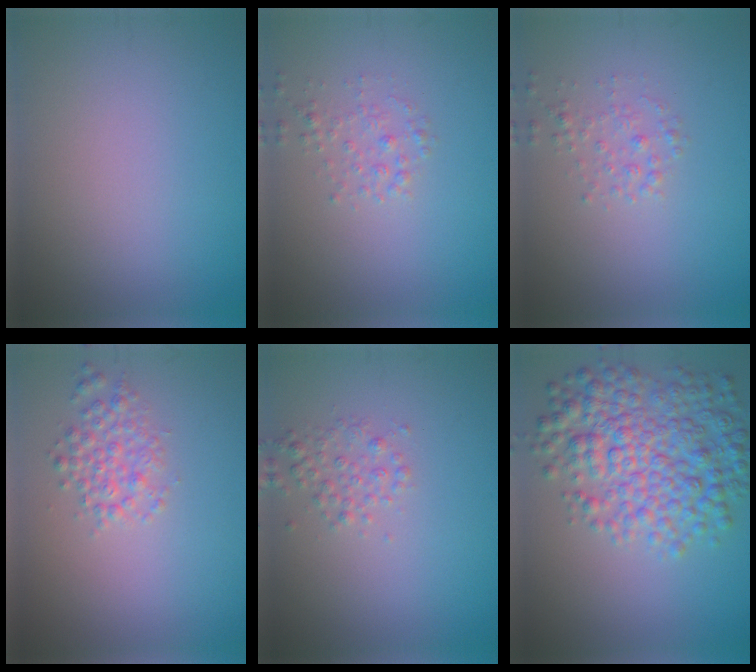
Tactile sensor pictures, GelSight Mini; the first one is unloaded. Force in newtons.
{"total": 1.4, "press": 1.4, "slide": 0.0}
{"total": 1.4, "press": 1.4, "slide": 0.0}
{"total": 2.4, "press": 2.4, "slide": 0.1}
{"total": 1.8, "press": 1.8, "slide": 0.0}
{"total": 7.7, "press": 7.7, "slide": 0.1}